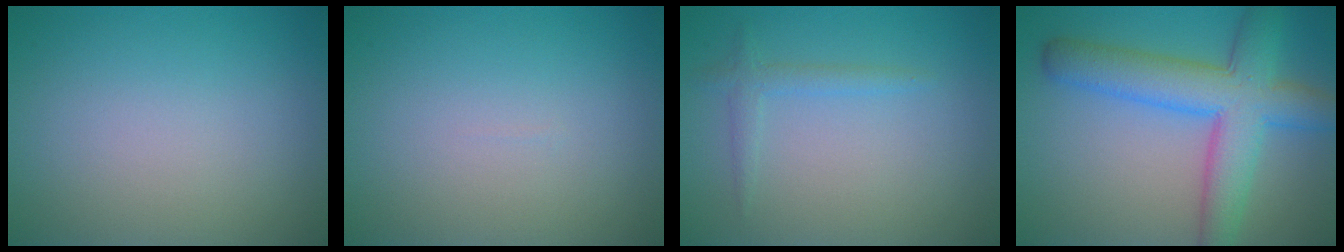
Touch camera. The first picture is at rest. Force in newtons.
{"total": 0.0}
{"total": 1.4, "press": 1.4, "slide": 0.1}
{"total": 7.9, "press": 7.9, "slide": 0.2}